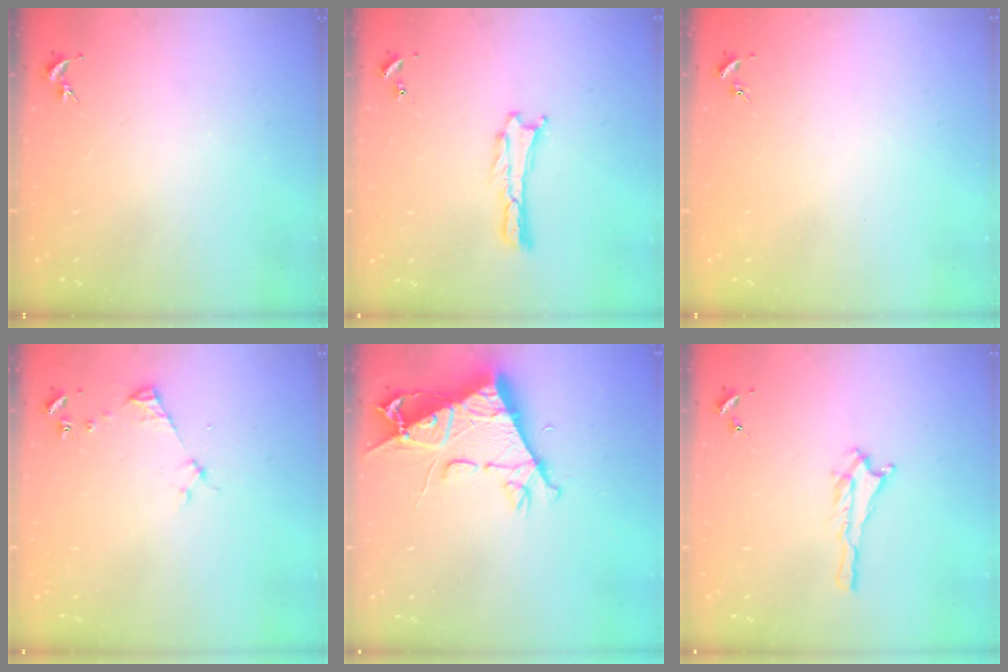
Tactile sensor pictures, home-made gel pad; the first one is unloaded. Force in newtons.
{"total": 0.0}
{"total": 0.0}
{"total": 3.2, "press": 3.2, "slide": 0.4}
{"total": 10.1, "press": 10.0, "slide": 1.3}
{"total": 1.5, "press": 1.4, "slide": 0.2}